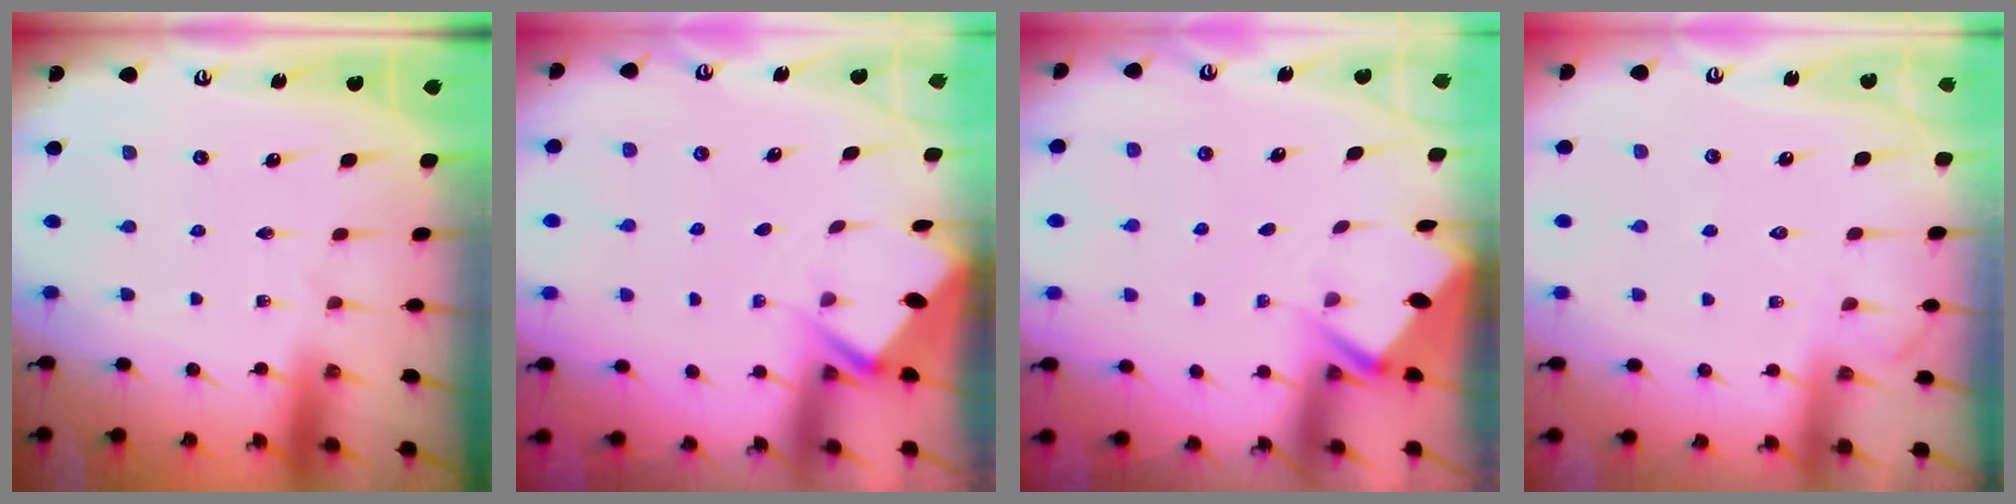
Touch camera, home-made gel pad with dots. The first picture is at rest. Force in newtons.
{"total": 2.9, "press": 2.9, "slide": 0.4}
{"total": 2.8, "press": 2.8, "slide": 0.4}
{"total": 5.5, "press": 5.4, "slide": 0.8}